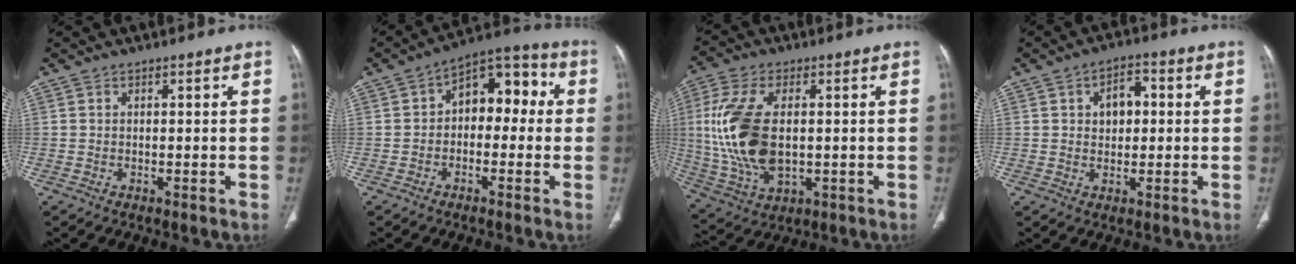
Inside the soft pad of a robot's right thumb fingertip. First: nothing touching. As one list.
[{"total": 10.7, "force": [0.6, 6.8, 8.2], "torque": [-0.071, 0.042, -0.007]}, {"total": 16.4, "force": [0.9, 8.9, 13.7], "torque": [-0.299, -0.009, 0.025]}, {"total": 6.0, "force": [1.1, 4.1, 4.3], "torque": [-0.044, 0.009, 0.013]}]